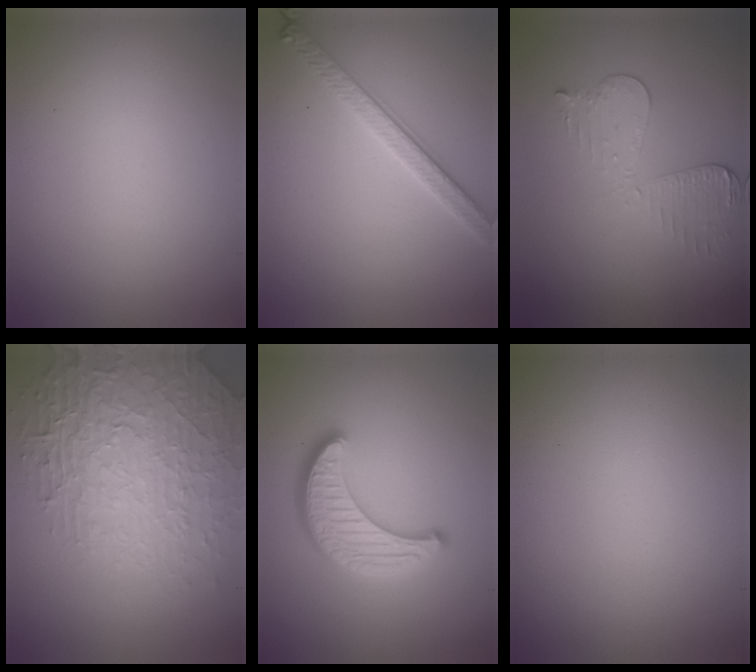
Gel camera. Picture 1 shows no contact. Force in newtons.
{"total": 2.8, "press": 2.7, "slide": 0.8}
{"total": 2.9, "press": 2.6, "slide": 1.4}
{"total": 6.2, "press": 5.1, "slide": 3.5}
{"total": 4.2, "press": 3.9, "slide": 1.5}
{"total": 0.0}